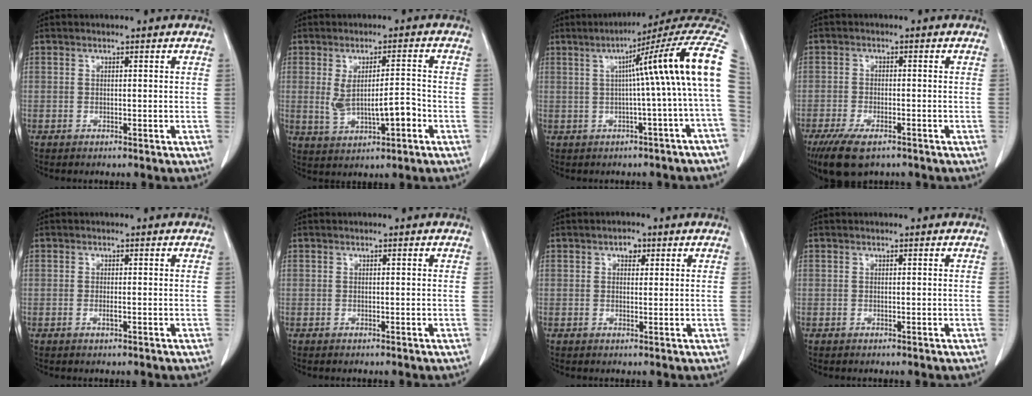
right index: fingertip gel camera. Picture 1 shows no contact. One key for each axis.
{"total": 7.5, "fx": -1.3, "fy": 2.4, "fz": 7.0, "tx": -0.128, "ty": 0.009, "tz": -0.006}
{"total": 14.3, "fx": 2.1, "fy": -1.2, "fz": 14.1, "tx": -0.177, "ty": 0.037, "tz": 0.021}
{"total": 8.4, "fx": -5.7, "fy": 3.1, "fz": 5.3, "tx": -0.097, "ty": -0.015, "tz": -0.094}
{"total": 1.2, "fx": -0.4, "fy": 0.4, "fz": 1.1, "tx": -0.023, "ty": -0.001, "tz": -0.006}
{"total": 0.0}
{"total": 2.2, "fx": 1.0, "fy": 1.4, "fz": 1.3, "tx": -0.024, "ty": 0.008, "tz": 0.016}
{"total": 0.0}